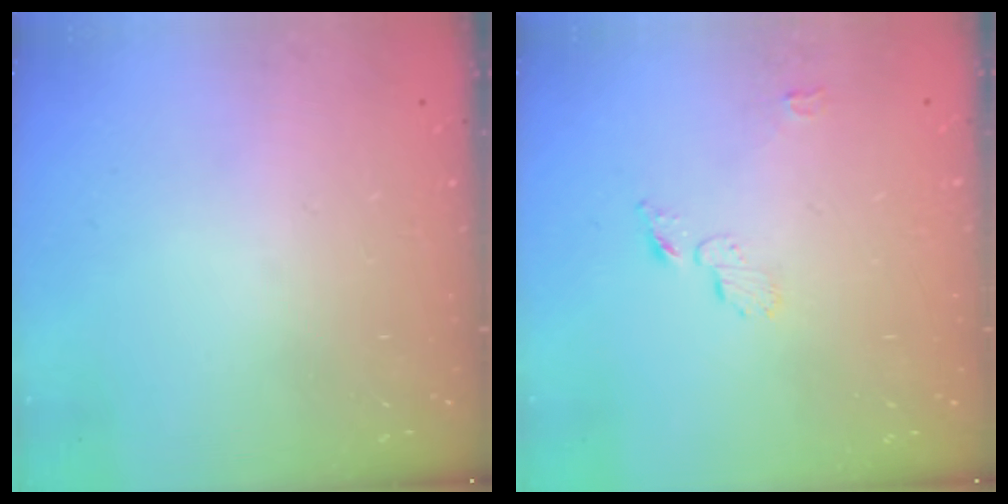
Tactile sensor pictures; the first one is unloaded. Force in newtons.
{"total": 4.0, "press": 4.0, "slide": 0.5}